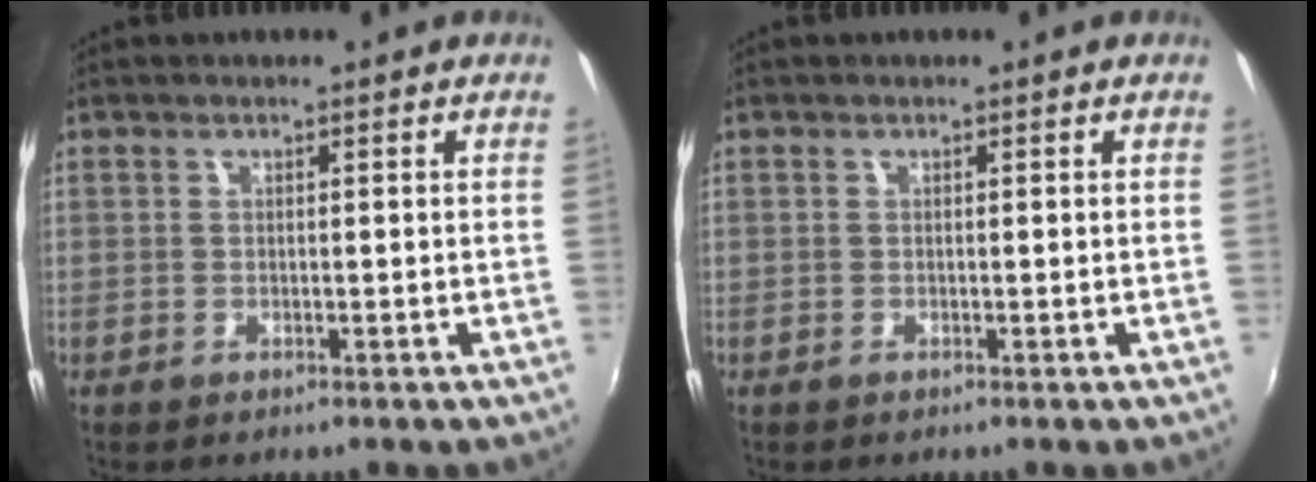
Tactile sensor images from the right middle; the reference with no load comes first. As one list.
[{"total": 0.0}]